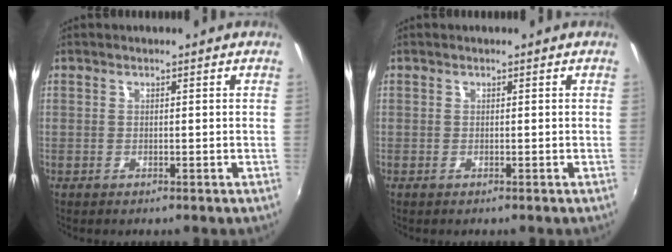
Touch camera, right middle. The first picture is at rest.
{"total": 0.0}